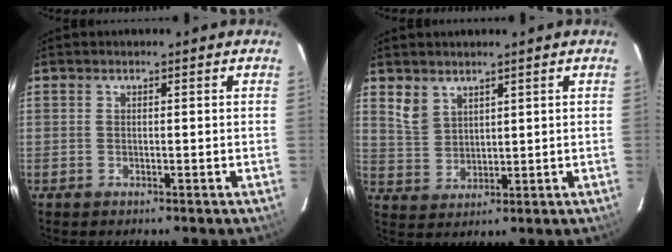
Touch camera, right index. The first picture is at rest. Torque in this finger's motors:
{"motor_torque": [0.07, 0.07, 0.02, 0.03]}